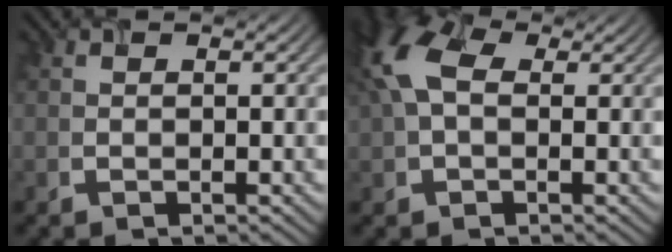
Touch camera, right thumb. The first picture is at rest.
{"total": 7.7, "force": [1.7, 4.9, 5.8], "torque": [-0.161, 0.017, 0.027]}